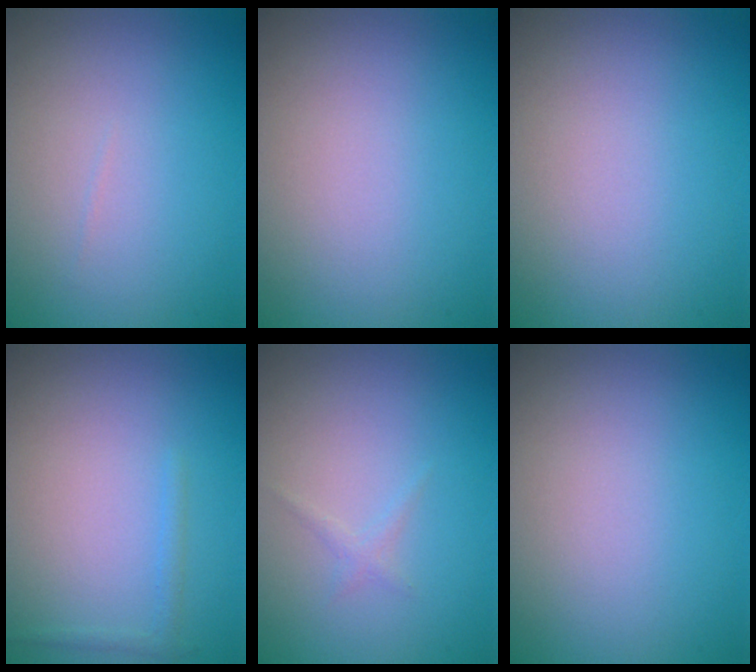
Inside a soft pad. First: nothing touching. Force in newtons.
{"total": 0.0}
{"total": 0.0}
{"total": 0.8, "press": 0.8, "slide": 0.1}
{"total": 0.7, "press": 0.7, "slide": 0.1}
{"total": 0.0}